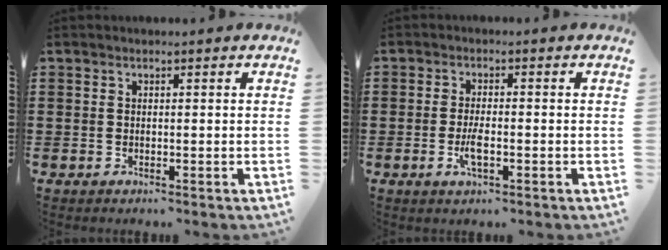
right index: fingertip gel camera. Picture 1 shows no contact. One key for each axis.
{"total": 3.5, "fx": -1.1, "fy": 0.8, "fz": 3.2, "tx": -0.069, "ty": -0.006, "tz": -0.023}